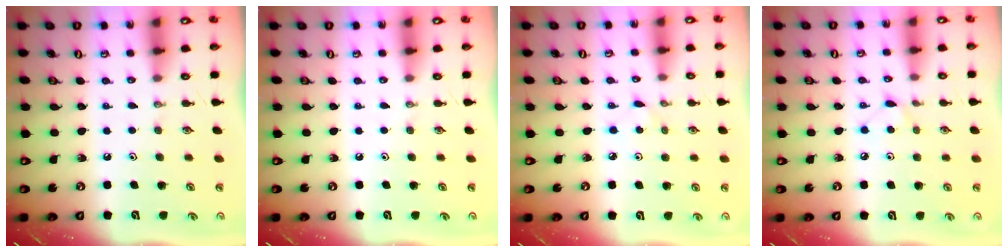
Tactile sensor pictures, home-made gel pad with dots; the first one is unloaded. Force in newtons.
{"total": 0.0}
{"total": 2.9, "press": 2.9, "slide": 0.4}
{"total": 4.7, "press": 4.6, "slide": 0.5}